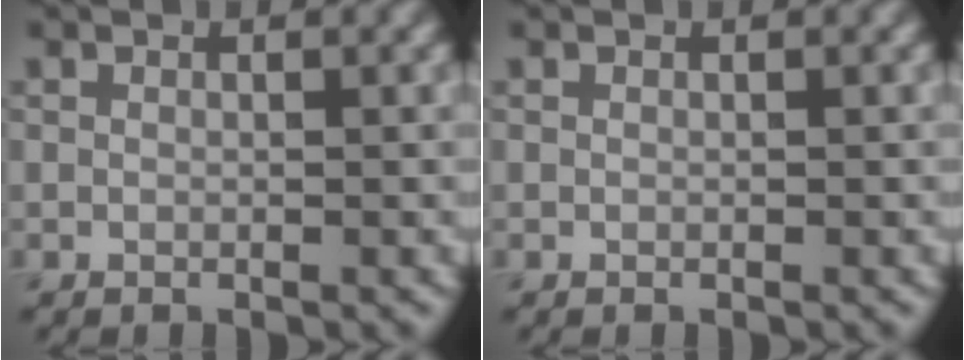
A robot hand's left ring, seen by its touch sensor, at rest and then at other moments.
{"total": 0.0}